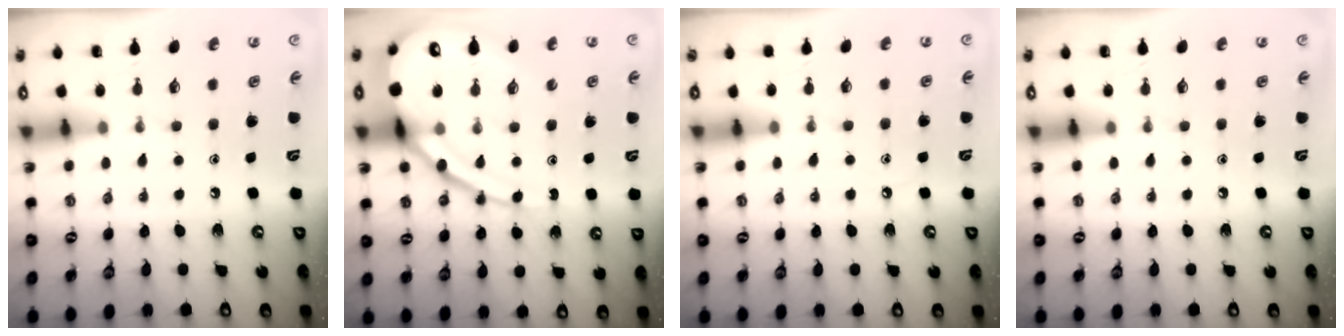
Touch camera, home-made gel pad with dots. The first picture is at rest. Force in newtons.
{"total": 16.2, "press": 16.2, "slide": 1.3}
{"total": 3.6, "press": 3.5, "slide": 0.5}
{"total": 0.0}